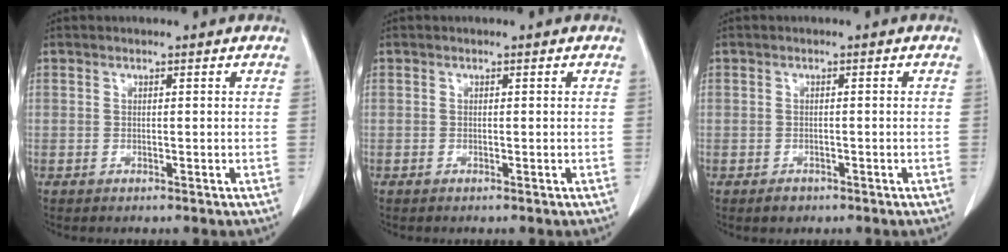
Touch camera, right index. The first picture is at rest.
{"total": 0.0}
{"total": 2.5, "force": [-1.5, 1.8, 1.0], "torque": [-0.019, 0.001, -0.014]}